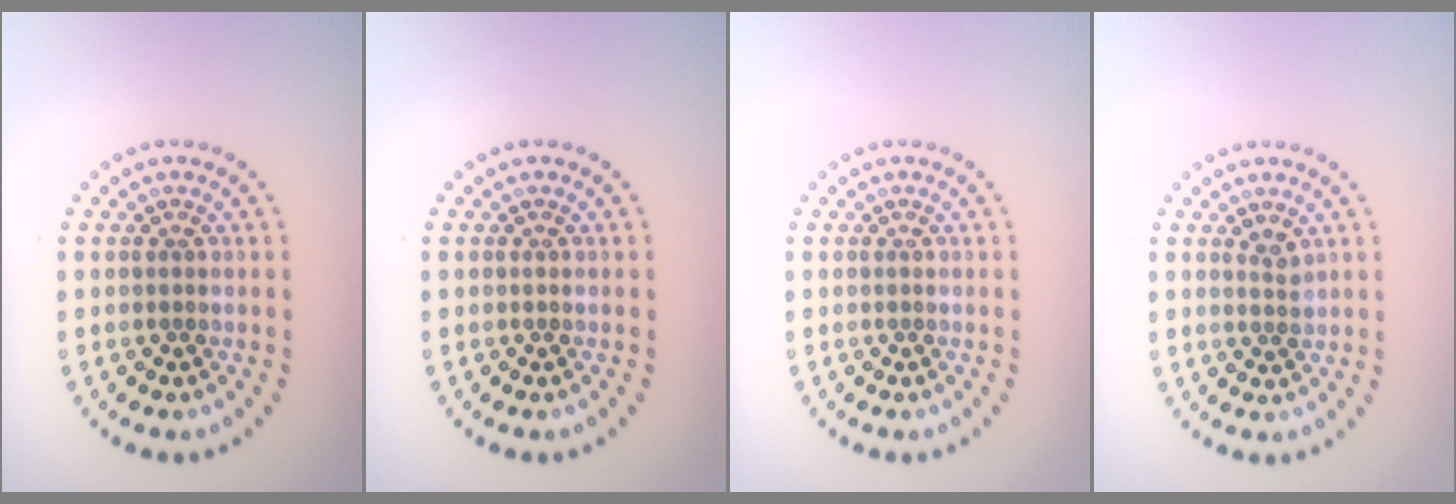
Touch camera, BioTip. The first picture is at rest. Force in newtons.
{"total": 0.0}
{"total": 0.0}
{"total": 1.1, "press": 0.8, "slide": 0.8}